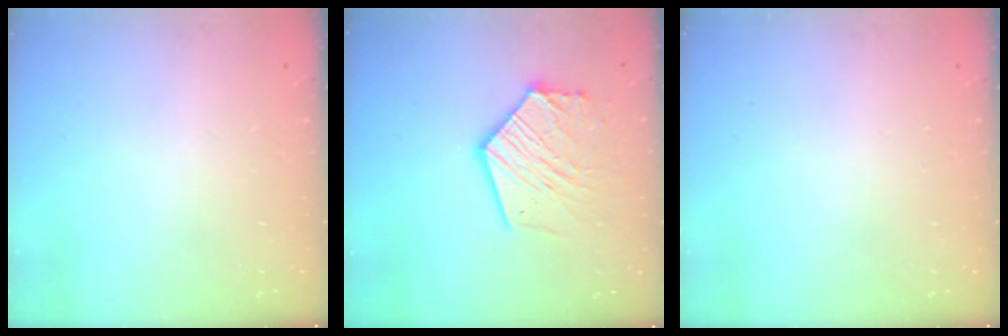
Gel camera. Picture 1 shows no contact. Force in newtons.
{"total": 15.1, "press": 15.0, "slide": 1.7}
{"total": 0.0}